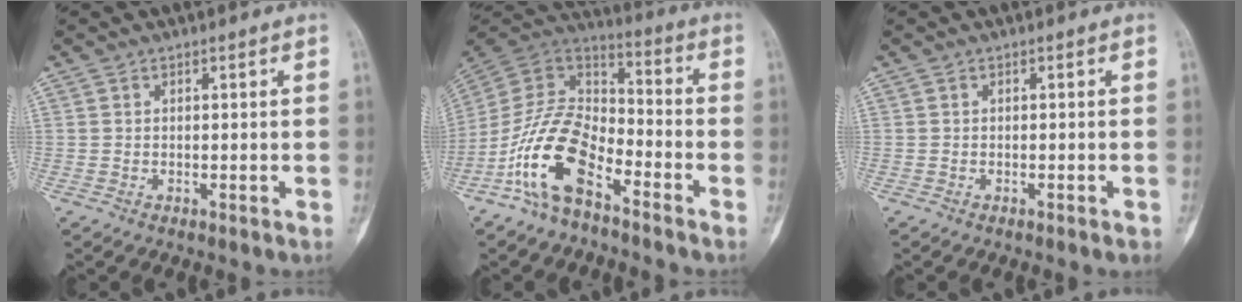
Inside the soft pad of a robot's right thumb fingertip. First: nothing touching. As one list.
[{"total": 14.8, "force": [-8.1, 7.2, 10.2], "torque": [-0.186, 0.073, -0.164]}, {"total": 1.1, "force": [-0.7, 0.0, 0.8], "torque": [-0.015, 0.003, -0.007]}]